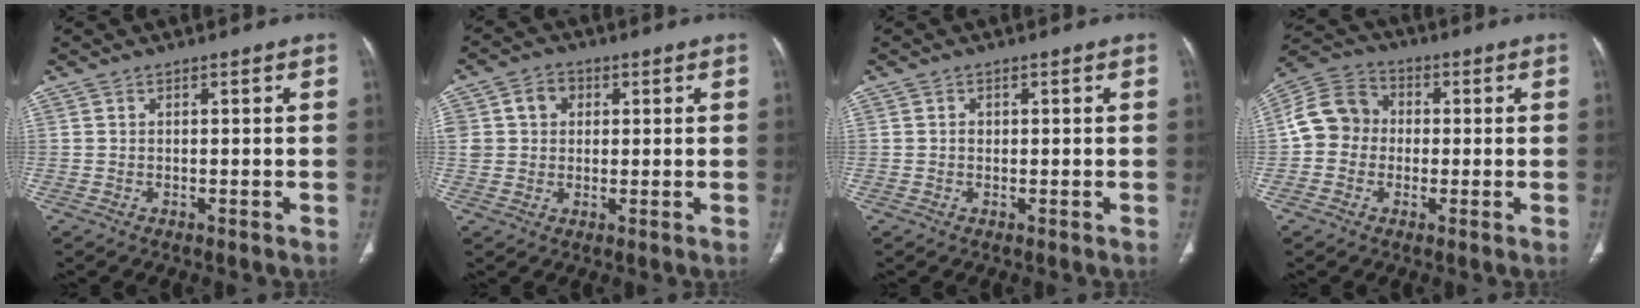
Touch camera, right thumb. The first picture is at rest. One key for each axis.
{"total": 7.0, "fx": 1.9, "fy": 5.9, "fz": 3.3, "tx": -0.045, "ty": 0.007, "tz": 0.037}
{"total": 0.9, "fx": 0.1, "fy": 0.8, "fz": 0.4, "tx": -0.004, "ty": 0.002, "tz": 0.002}
{"total": 9.6, "fx": -0.3, "fy": 8.5, "fz": 4.5, "tx": -0.066, "ty": 0.031, "tz": -0.021}